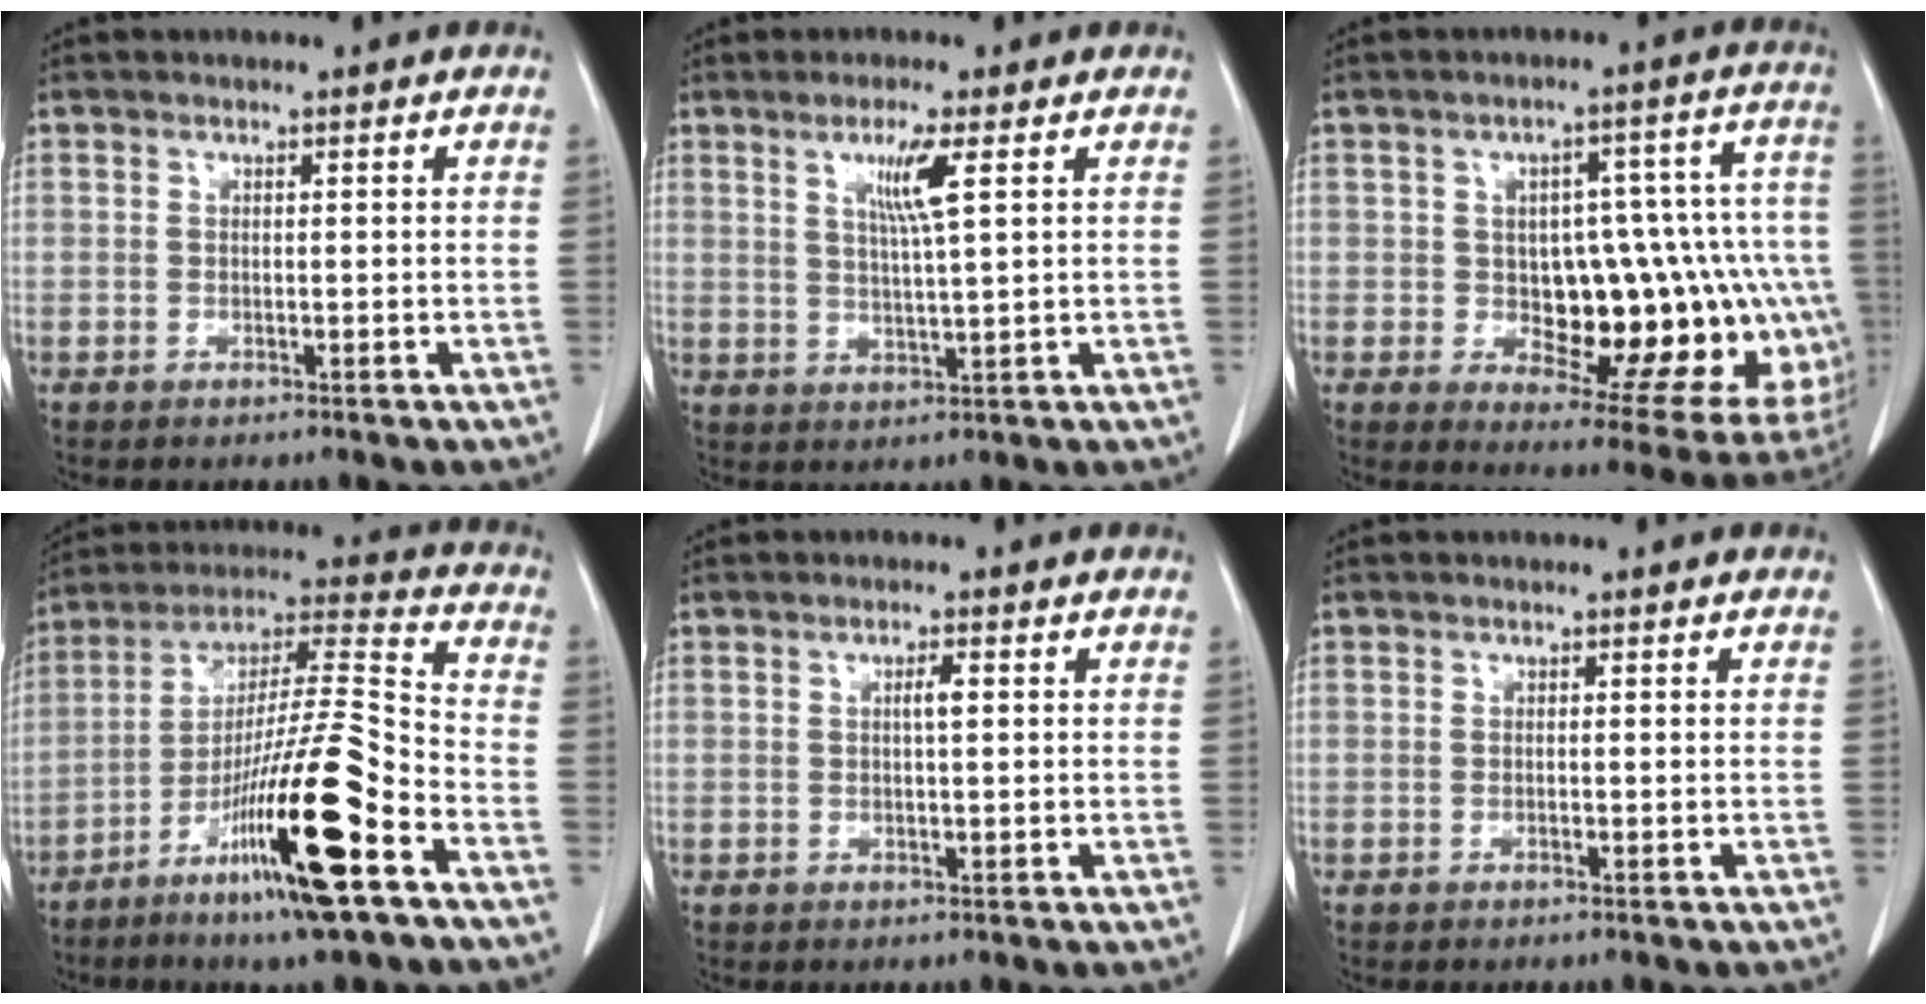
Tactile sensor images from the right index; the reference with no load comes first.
{"total": 5.4, "force": [2.3, -0.4, 4.9], "torque": [-0.088, -0.005, 0.041]}
{"total": 21.6, "force": [-2.7, 8.6, 19.7], "torque": [-0.157, 0.042, -0.004]}
{"total": 20.0, "force": [-9.5, 0.4, 17.5], "torque": [-0.321, -0.031, -0.171]}
{"total": 1.7, "force": [0.4, 0.2, 1.6], "torque": [-0.026, 0.003, 0.005]}
{"total": 0.0}